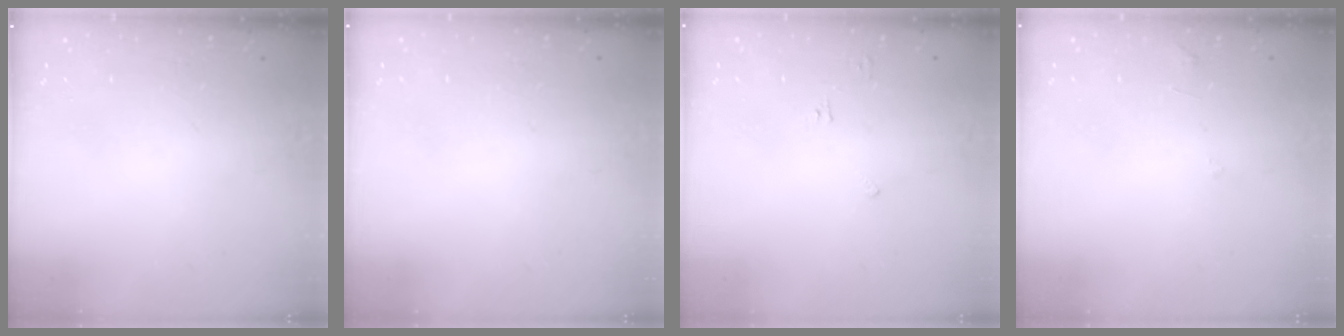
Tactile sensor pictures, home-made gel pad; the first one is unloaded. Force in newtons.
{"total": 2.0, "press": 2.0, "slide": 0.1}
{"total": 4.7, "press": 4.7, "slide": 0.5}
{"total": 3.4, "press": 3.4, "slide": 0.3}